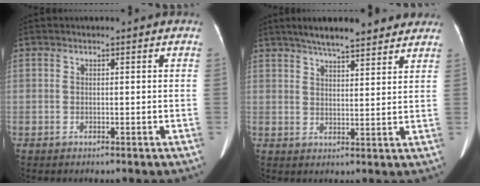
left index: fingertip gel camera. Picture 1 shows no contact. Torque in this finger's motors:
{"motor_torque": [0.45, -0.47, 0.07, 0.10]}